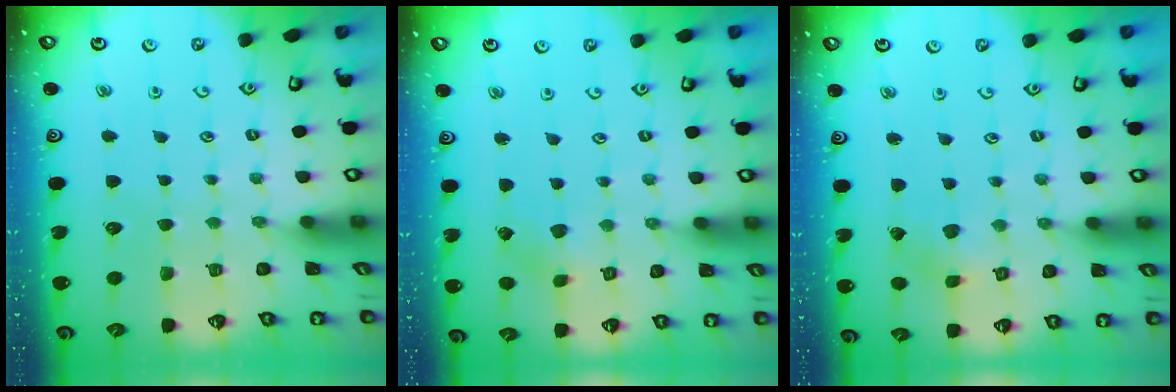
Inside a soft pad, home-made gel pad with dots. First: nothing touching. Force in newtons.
{"total": 1.8, "press": 1.8, "slide": 0.2}
{"total": 2.2, "press": 2.2, "slide": 0.2}